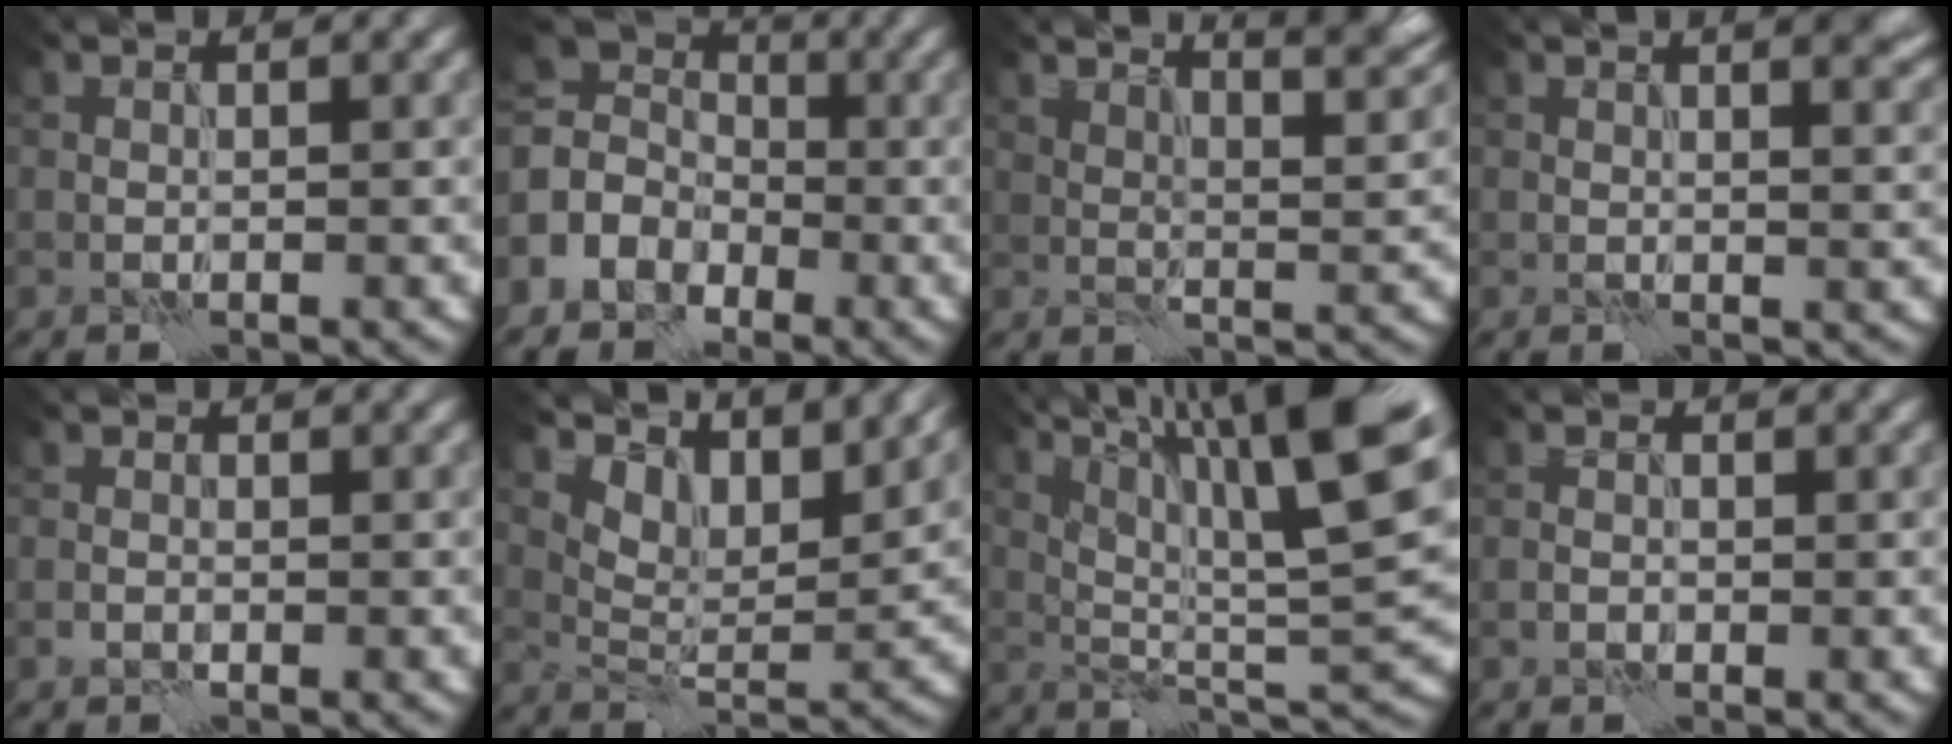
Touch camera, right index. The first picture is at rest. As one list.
[{"total": 5.9, "force": [-2.3, 5.1, 1.8], "torque": [-0.031, 0.004, -0.052]}, {"total": 8.9, "force": [6.3, 2.8, 5.5], "torque": [-0.045, 0.024, 0.062]}, {"total": 7.6, "force": [4.2, 3.4, 5.4], "torque": [-0.028, 0.040, 0.033]}, {"total": 0.6, "force": [-0.4, 0.4, -0.2], "torque": [0.007, -0.002, -0.006]}, {"total": 7.9, "force": [6.3, 2.9, 3.7], "torque": [-0.069, -0.005, 0.100]}, {"total": 14.9, "force": [7.2, 4.2, 12.4], "torque": [-0.206, 0.015, 0.127]}, {"total": 0.8, "force": [-0.5, 0.6, 0.2], "torque": [-0.001, -0.001, -0.006]}]